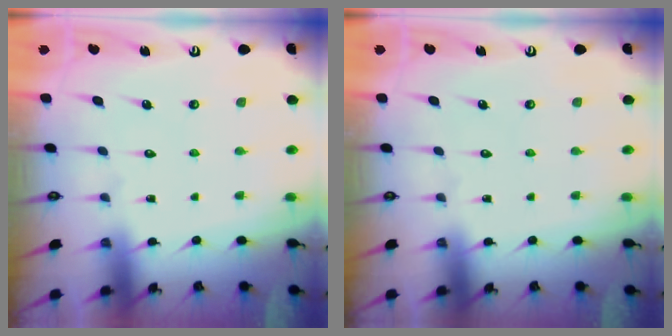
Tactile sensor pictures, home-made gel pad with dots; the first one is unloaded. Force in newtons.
{"total": 0.0}